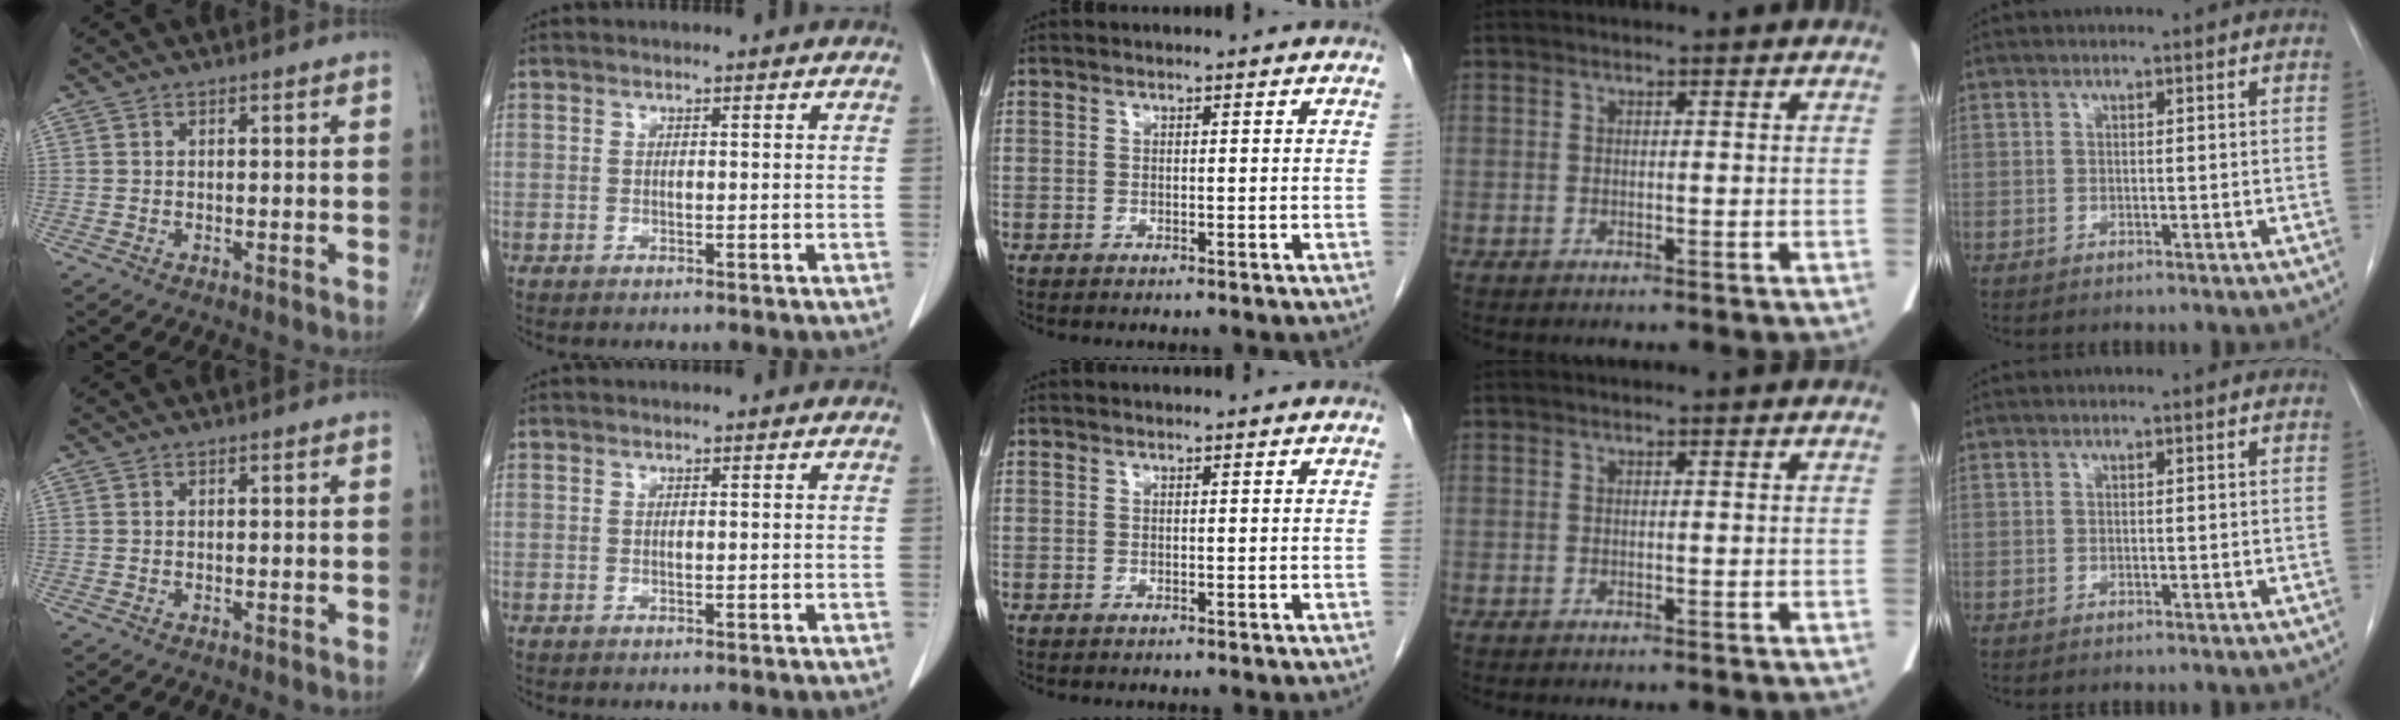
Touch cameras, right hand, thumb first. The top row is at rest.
{}